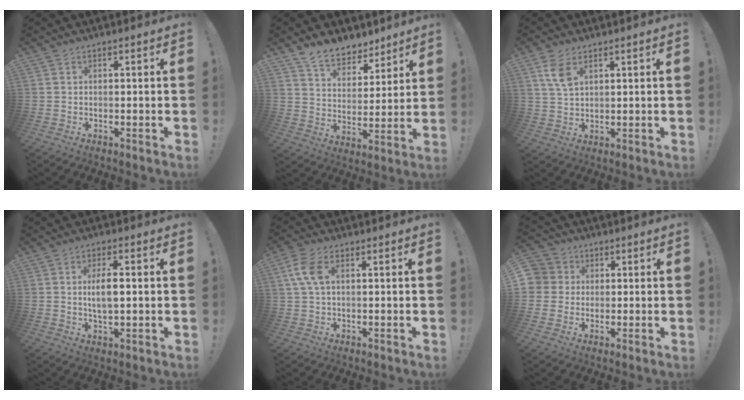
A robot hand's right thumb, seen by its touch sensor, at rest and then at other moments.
{"total": 10.9, "force": [8.9, 5.4, 3.1], "torque": [-0.057, -0.065, 0.172]}
{"total": 5.9, "force": [3.2, 2.7, 4.1], "torque": [-0.077, -0.010, 0.060]}
{"total": 6.0, "force": [0.7, 2.1, 5.6], "torque": [-0.089, -0.007, 0.007]}
{"total": 7.5, "force": [2.0, 4.1, 5.9], "torque": [-0.130, 0.004, 0.037]}
{"total": 5.7, "force": [0.8, 5.6, 1.1], "torque": [-0.030, 0.005, 0.017]}